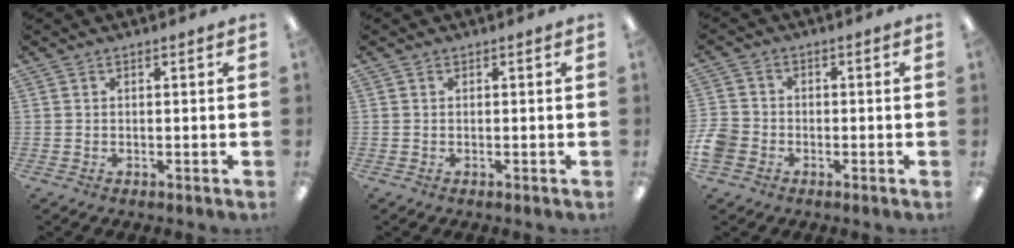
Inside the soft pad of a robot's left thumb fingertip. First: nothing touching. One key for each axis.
{"total": 0.0}
{"total": 5.5, "fx": -2.0, "fy": 4.4, "fz": 2.5, "tx": -0.058, "ty": 0.012, "tz": -0.037}